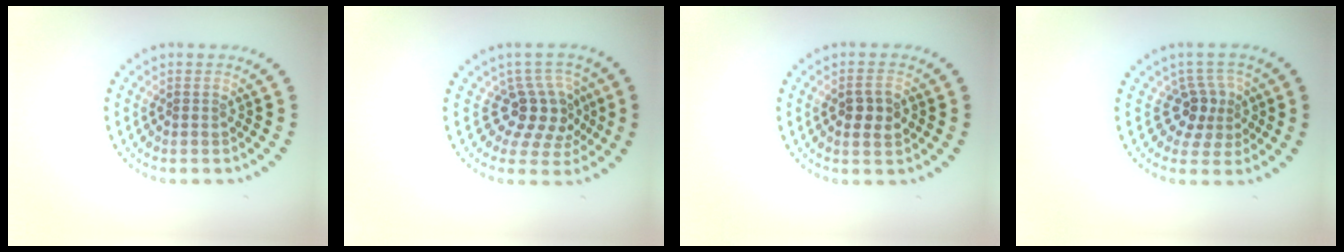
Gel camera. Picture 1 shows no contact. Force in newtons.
{"total": 3.9, "press": 3.2, "slide": 2.3}
{"total": 2.4, "press": 2.3, "slide": 0.4}
{"total": 2.9, "press": 2.4, "slide": 1.7}